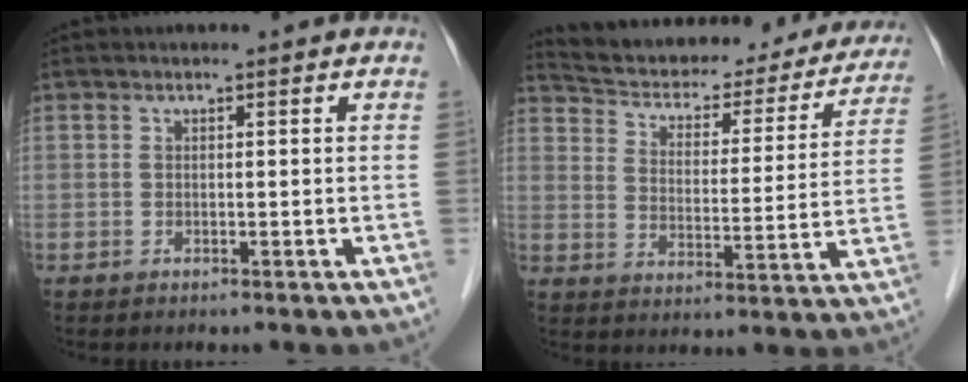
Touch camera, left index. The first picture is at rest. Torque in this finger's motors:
{"motor_torque": [-0.39, -0.92, 0.01, -0.01]}